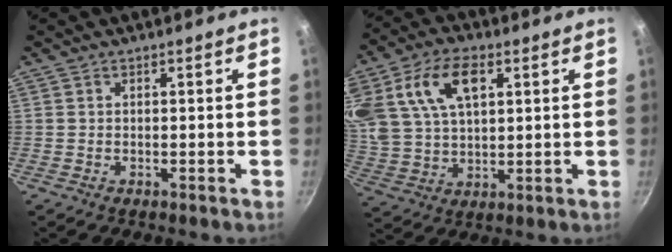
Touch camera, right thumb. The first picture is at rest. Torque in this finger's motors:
{"motor_torque": [1.65, 3.35, 0.91, -0.40, 0.24]}